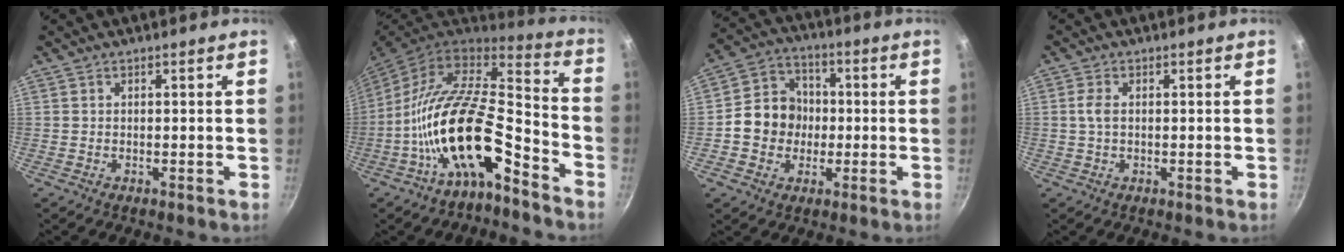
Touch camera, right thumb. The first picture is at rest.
{"total": 20.1, "force": [-8.9, 8.0, 16.2], "torque": [-0.273, 0.065, -0.173]}
{"total": 10.9, "force": [-0.9, 9.6, 5.0], "torque": [-0.049, 0.022, -0.033]}
{"total": 2.5, "force": [0.2, 1.4, 2.1], "torque": [-0.045, 0.004, 0.002]}